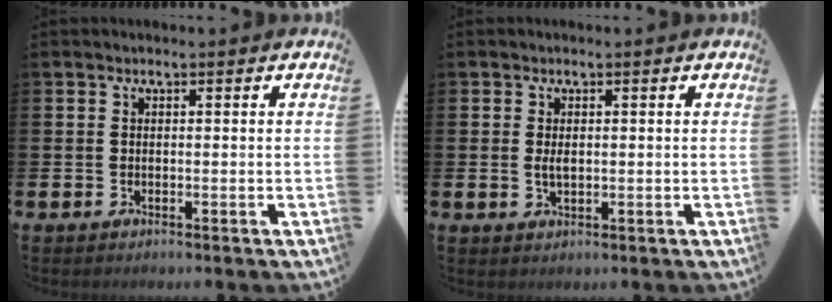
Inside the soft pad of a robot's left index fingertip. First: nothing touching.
{"total": 0.8, "force": [0.2, 0.4, 0.7], "torque": [-0.012, 0.003, 0.001]}